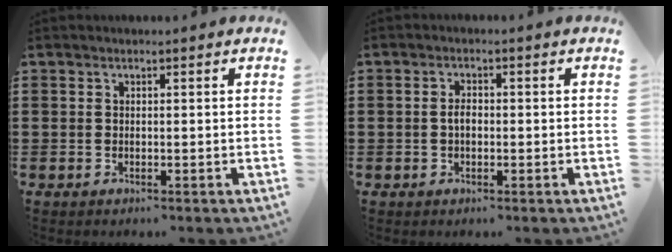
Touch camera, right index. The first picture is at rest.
{"total": 1.9, "force": [-0.3, 1.1, 1.6], "torque": [-0.031, 0.004, -0.006]}